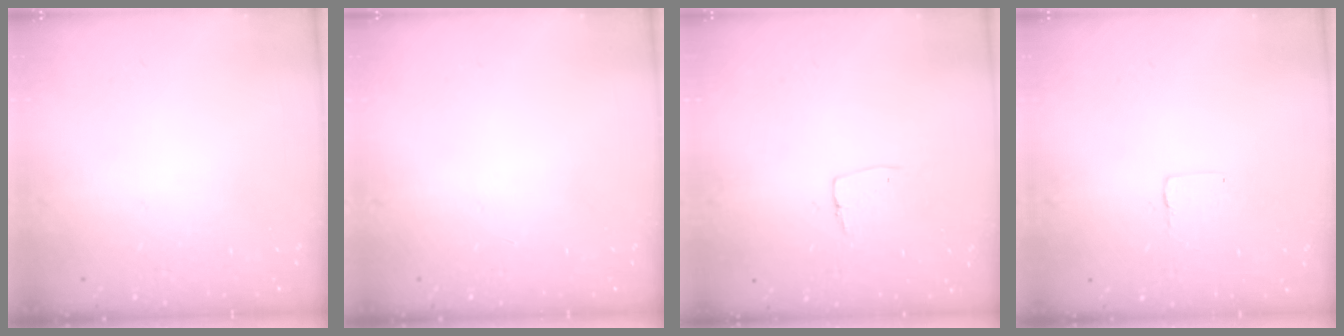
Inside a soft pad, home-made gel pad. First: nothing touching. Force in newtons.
{"total": 0.0}
{"total": 6.0, "press": 6.0, "slide": 0.4}
{"total": 1.0, "press": 1.0, "slide": 0.1}